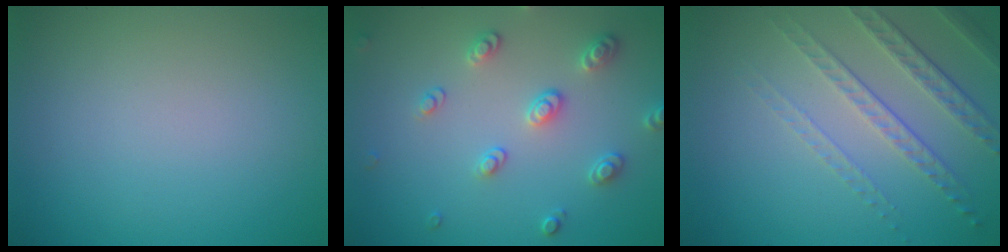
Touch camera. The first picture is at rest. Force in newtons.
{"total": 2.6, "press": 2.6, "slide": 0.2}
{"total": 4.6, "press": 3.1, "slide": 3.4}